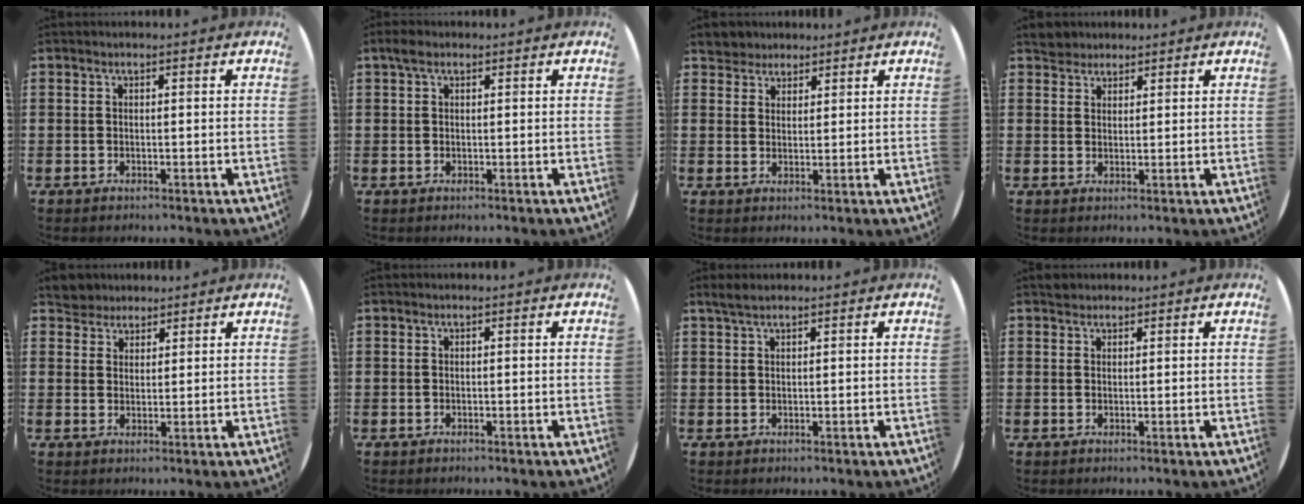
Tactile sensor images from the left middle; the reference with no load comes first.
{"total": 1.3, "force": [0.8, 0.7, 0.7], "torque": [-0.009, 0.003, 0.012]}
{"total": 3.3, "force": [2.9, 1.4, -0.3], "torque": [-0.005, 0.002, 0.058]}
{"total": 2.7, "force": [2.5, 1.1, 0.0], "torque": [0.002, 0.002, 0.048]}
{"total": 3.6, "force": [3.4, 1.3, -0.2], "torque": [-0.007, 0.000, 0.067]}
{"total": 0.0}
{"total": 1.5, "force": [1.3, 0.3, 0.7], "torque": [-0.015, 0.004, 0.023]}
{"total": 1.0, "force": [1.0, 0.4, 0.0], "torque": [0.006, -0.001, 0.017]}